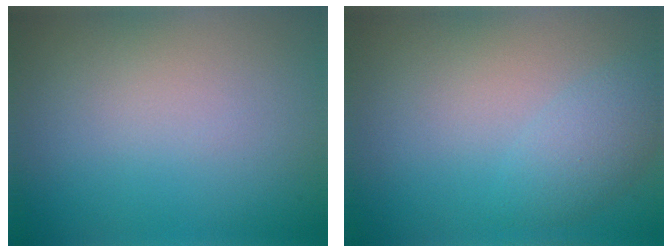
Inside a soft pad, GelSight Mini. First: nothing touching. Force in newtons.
{"total": 2.3, "press": 2.3, "slide": 0.2}